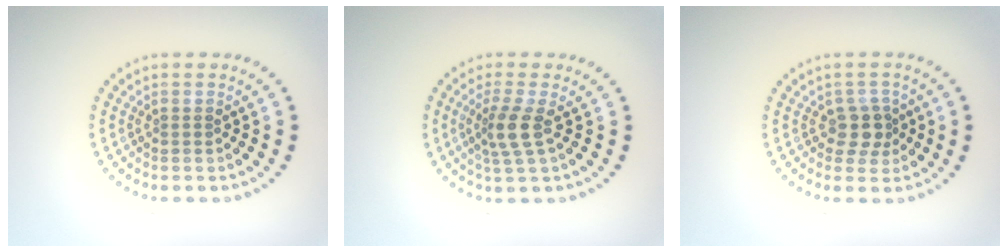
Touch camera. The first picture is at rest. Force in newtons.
{"total": 2.8, "press": 2.1, "slide": 1.8}
{"total": 2.3, "press": 2.0, "slide": 1.2}